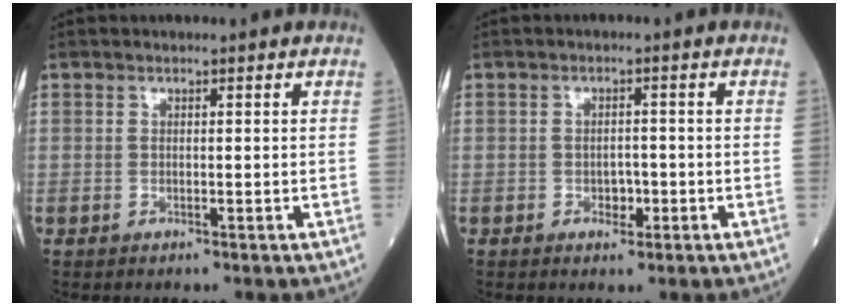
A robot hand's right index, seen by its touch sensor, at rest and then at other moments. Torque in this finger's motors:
{"motor_torque": [0.01, -0.11, 0.00, 0.00]}